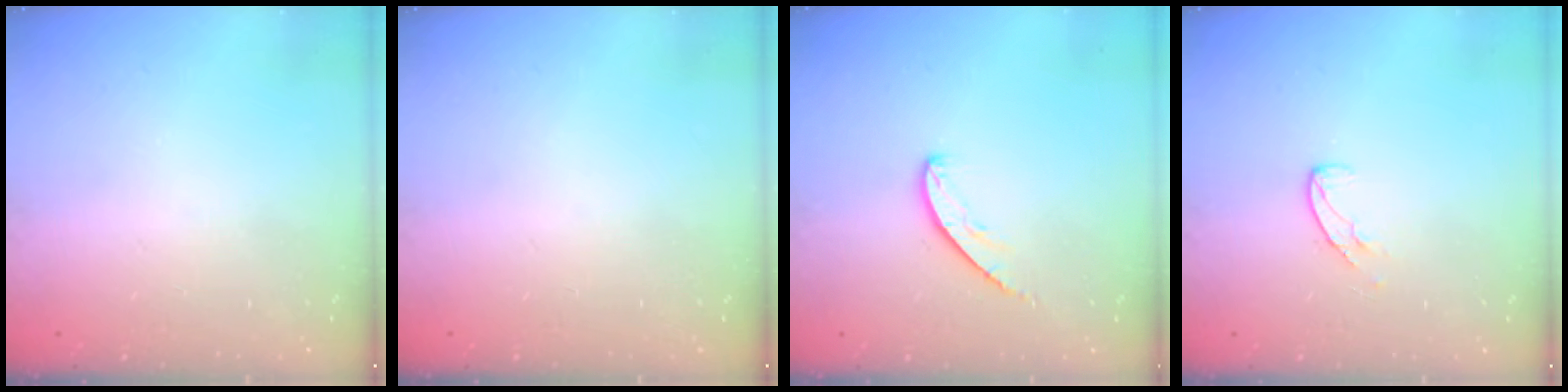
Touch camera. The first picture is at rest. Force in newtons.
{"total": 0.0}
{"total": 5.2, "press": 5.1, "slide": 0.5}
{"total": 6.3, "press": 6.3, "slide": 0.4}